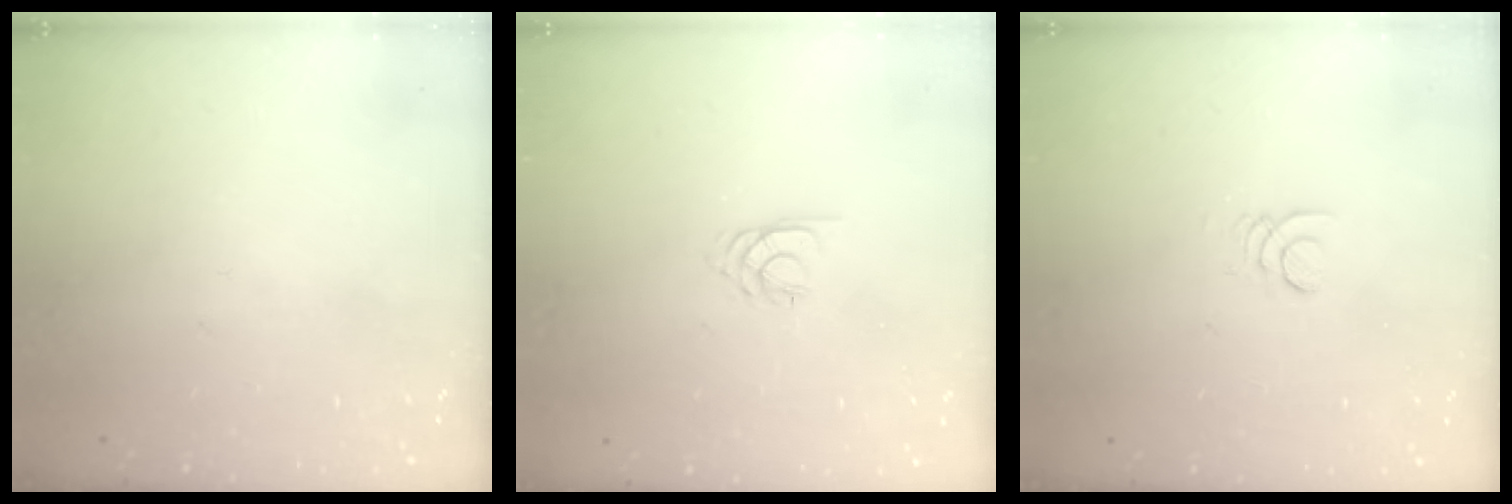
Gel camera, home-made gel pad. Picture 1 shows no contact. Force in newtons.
{"total": 2.1, "press": 2.1, "slide": 0.3}
{"total": 1.3, "press": 1.3, "slide": 0.1}